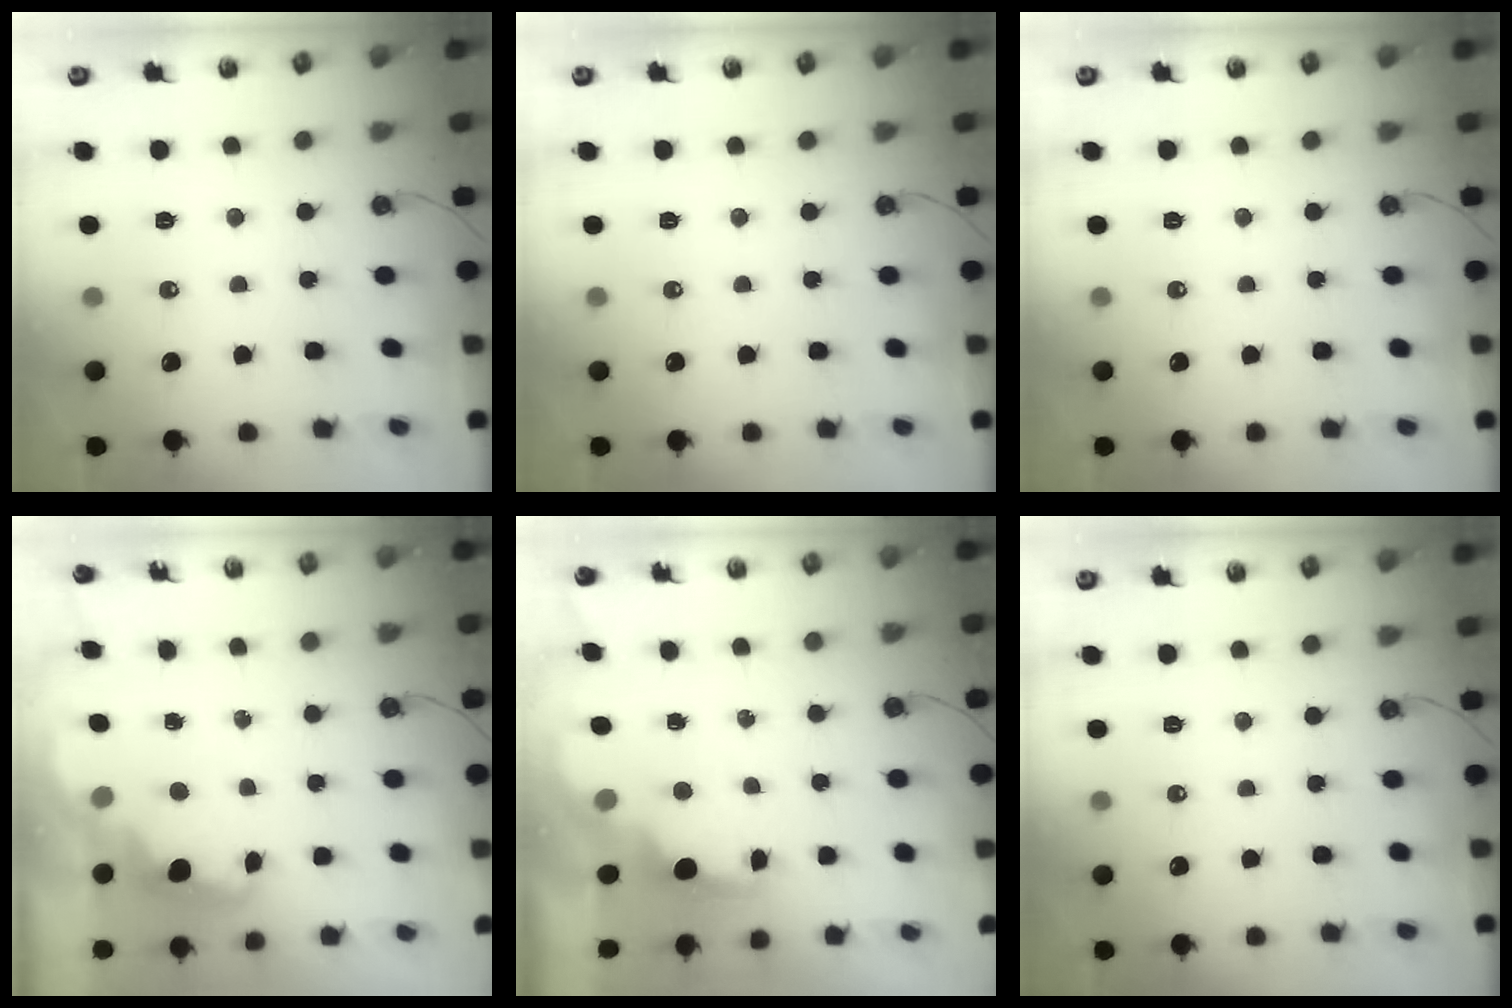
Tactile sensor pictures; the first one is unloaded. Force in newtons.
{"total": 0.0}
{"total": 0.0}
{"total": 2.5, "press": 2.5, "slide": 0.5}
{"total": 2.0, "press": 1.9, "slide": 0.8}
{"total": 0.0}